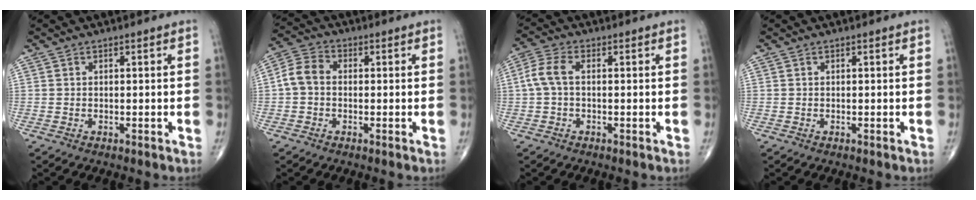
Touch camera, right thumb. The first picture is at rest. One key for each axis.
{"total": 5.6, "fx": -0.3, "fy": 4.2, "fz": 3.6, "tx": -0.066, "ty": 0.019, "tz": -0.018}
{"total": 4.9, "fx": 0.1, "fy": 2.6, "fz": 4.1, "tx": -0.104, "ty": 0.015, "tz": -0.004}
{"total": 0.0}